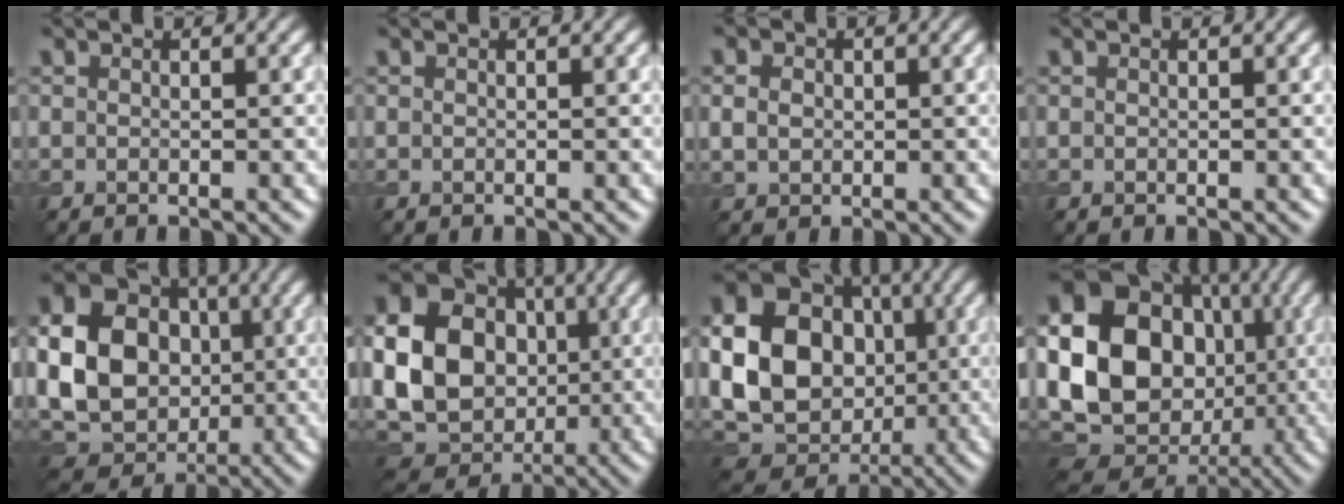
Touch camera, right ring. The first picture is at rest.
{"total": 0.0}
{"total": 2.0, "force": [0.2, 1.7, 1.1], "torque": [-0.023, 0.000, 0.002]}
{"total": 0.0}
{"total": 14.1, "force": [0.2, 11.4, 8.2], "torque": [-0.171, 0.001, -0.001]}
{"total": 16.3, "force": [0.4, 13.7, 8.8], "torque": [-0.193, 0.005, -0.010]}
{"total": 17.4, "force": [0.0, 14.6, 9.5], "torque": [-0.206, 0.004, -0.010]}
{"total": 24.4, "force": [-0.3, 21.0, 12.5], "torque": [-0.269, 0.012, -0.045]}